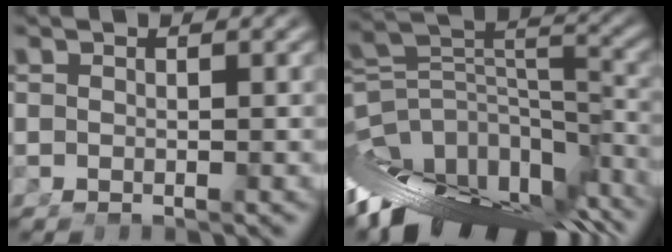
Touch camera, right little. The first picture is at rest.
{"total": 18.6, "force": [-7.9, 11.6, 12.2], "torque": [-0.193, -0.060, -0.103]}